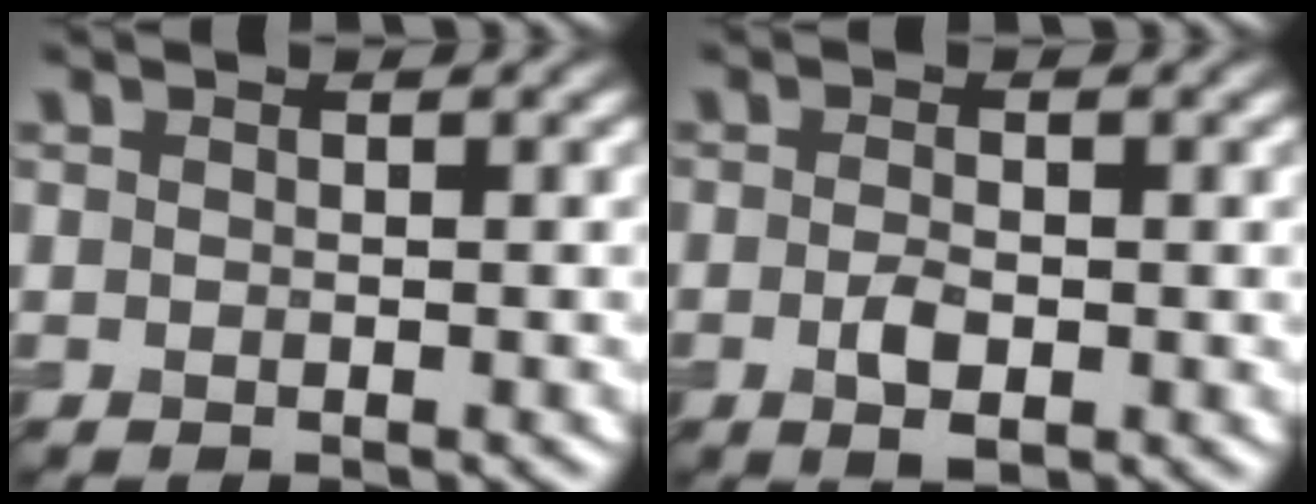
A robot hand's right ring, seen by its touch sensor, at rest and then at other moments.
{"total": 2.3, "force": [-0.6, 1.0, 2.0], "torque": [-0.038, -0.004, -0.009]}